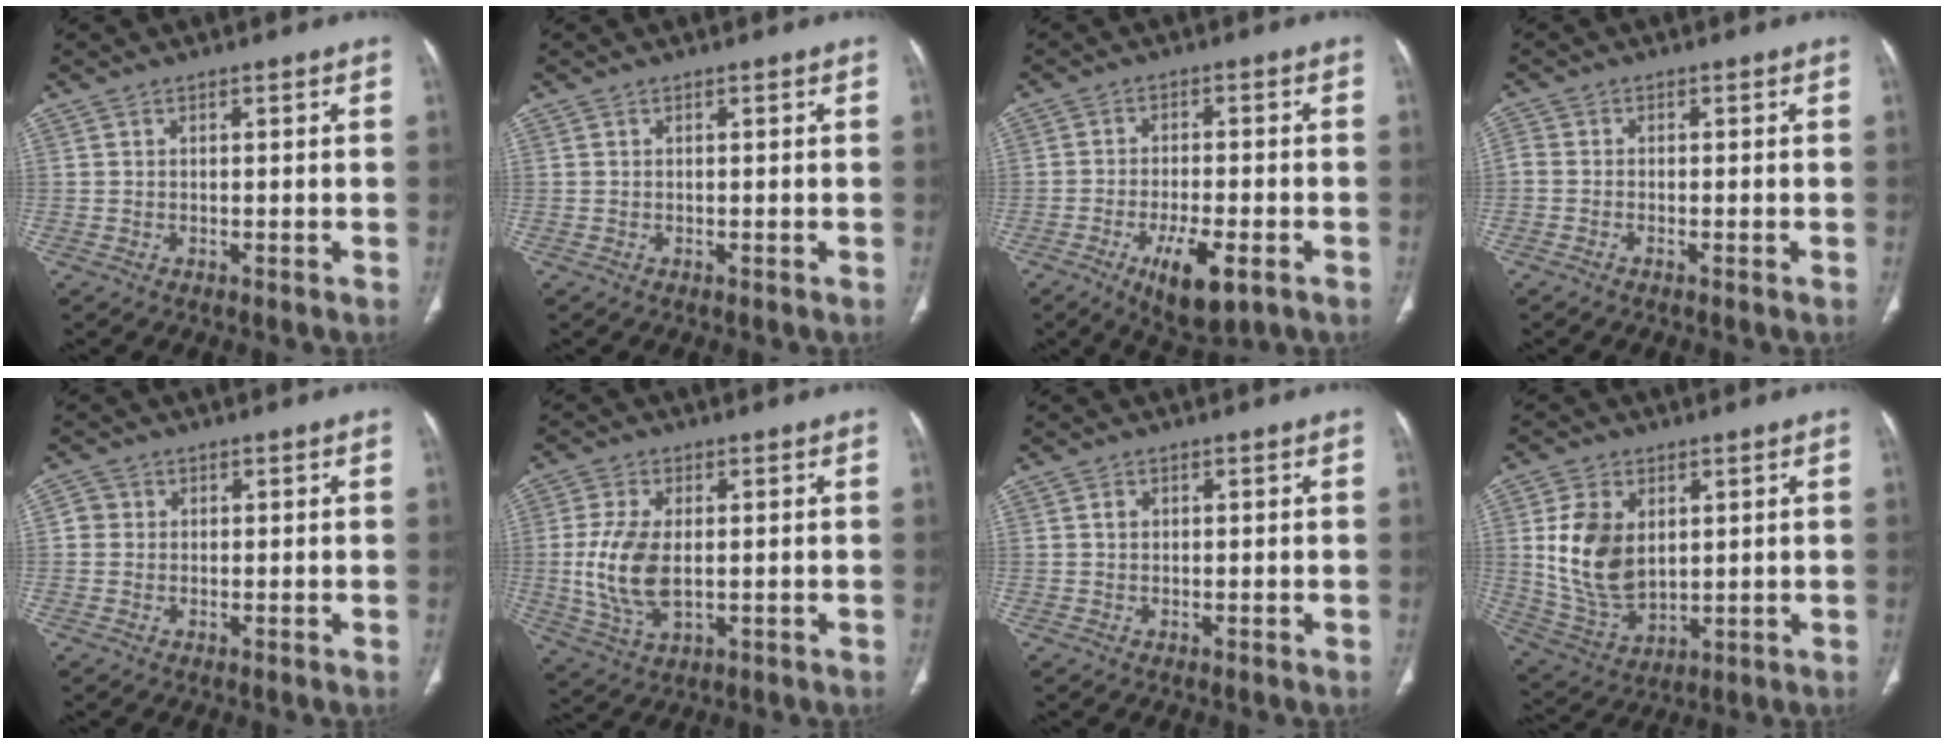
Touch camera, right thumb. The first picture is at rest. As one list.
[{"total": 0.0}, {"total": 9.7, "force": [-4.5, 3.5, 7.8], "torque": [-0.125, 0.005, -0.065]}, {"total": 1.7, "force": [-1.0, 0.9, 1.0], "torque": [-0.028, 0.006, -0.025]}, {"total": 2.3, "force": [0.2, 2.2, 0.6], "torque": [0.003, 0.005, -0.001]}, {"total": 10.7, "force": [-0.1, 5.9, 9.0], "torque": [-0.189, -0.006, 0.007]}, {"total": 1.0, "force": [0.2, 0.9, 0.5], "torque": [-0.003, 0.003, 0.001]}, {"total": 13.2, "force": [2.7, 8.8, 9.5], "torque": [-0.157, -0.016, 0.066]}]